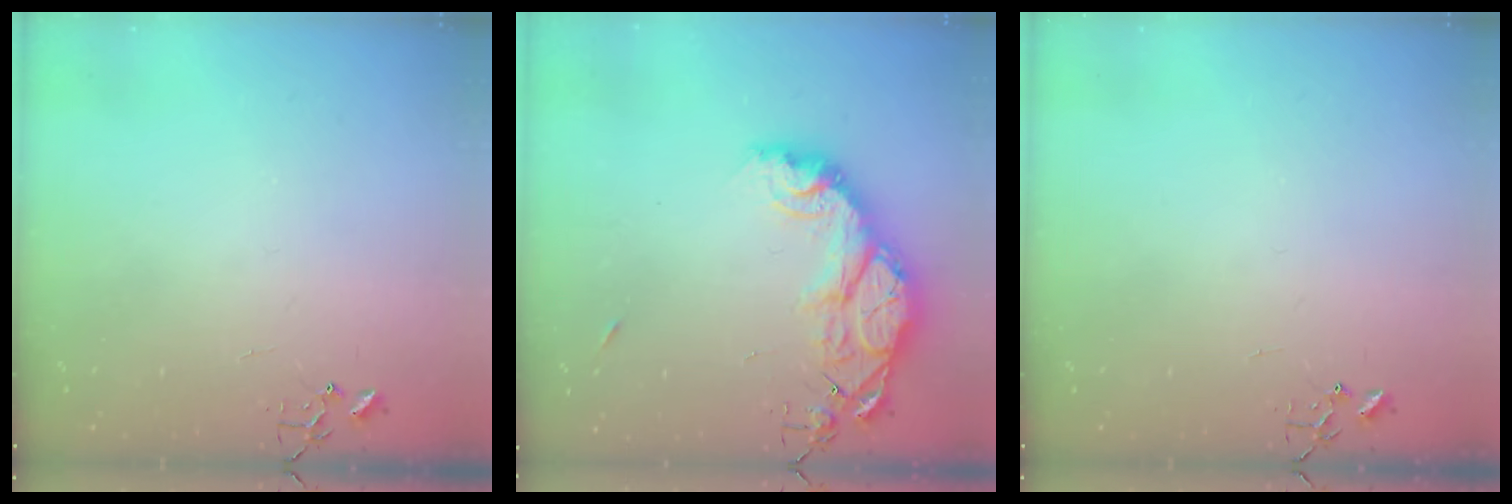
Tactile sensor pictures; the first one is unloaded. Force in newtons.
{"total": 15.3, "press": 15.2, "slide": 1.3}
{"total": 0.0}